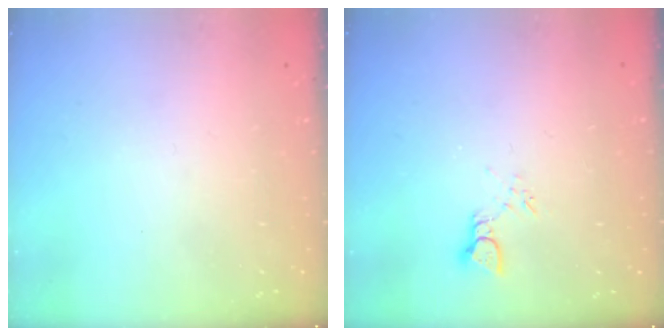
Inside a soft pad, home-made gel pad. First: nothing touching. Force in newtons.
{"total": 2.2, "press": 2.2, "slide": 0.1}